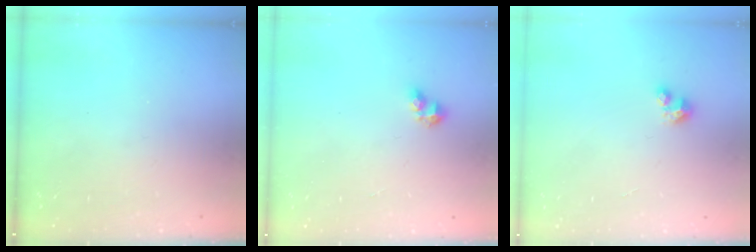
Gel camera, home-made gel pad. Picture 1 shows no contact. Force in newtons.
{"total": 2.9, "press": 2.9, "slide": 0.3}
{"total": 3.5, "press": 3.4, "slide": 0.3}